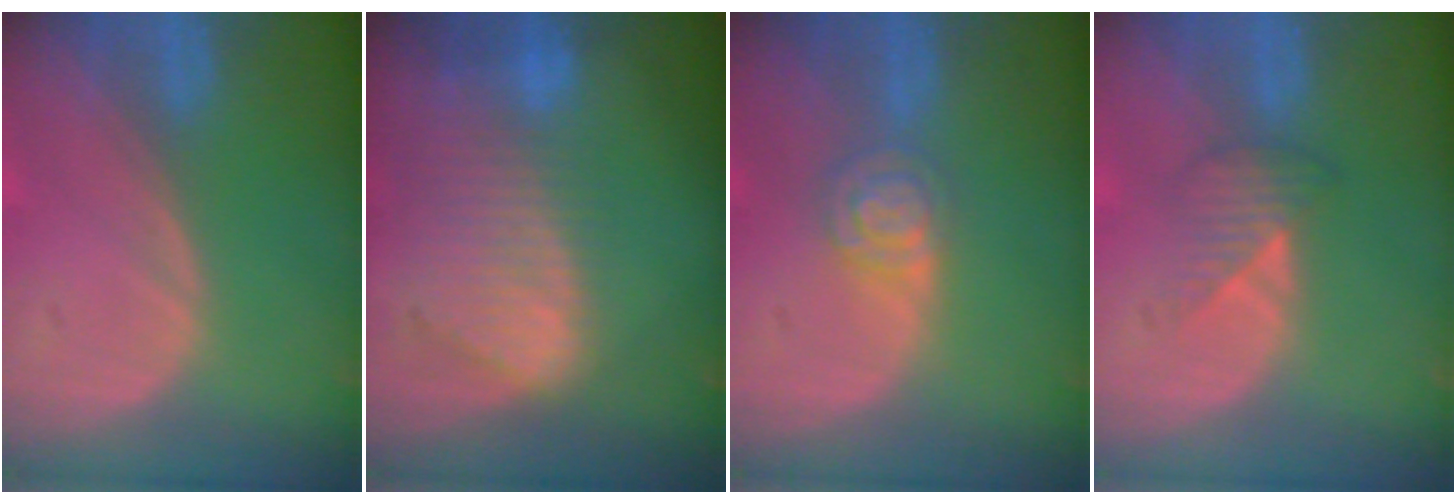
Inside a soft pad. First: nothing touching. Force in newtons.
{"total": 9.5, "press": 8.2, "slide": 4.7}
{"total": 4.9, "press": 4.2, "slide": 2.5}
{"total": 3.4, "press": 3.1, "slide": 1.4}